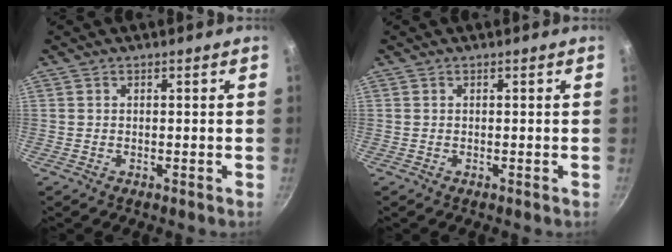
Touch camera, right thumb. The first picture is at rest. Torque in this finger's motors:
{"motor_torque": [0.00, 0.00, -0.03, -0.03, 0.00]}